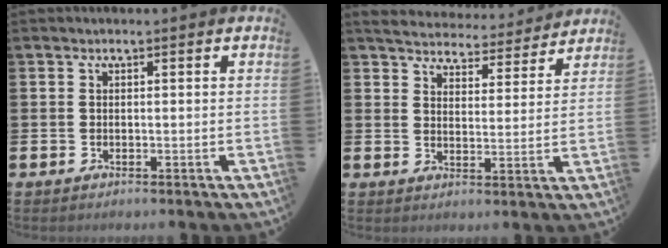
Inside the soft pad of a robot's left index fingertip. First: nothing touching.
{"total": 5.1, "force": [5.0, 1.0, 0.4], "torque": [-0.031, -0.039, 0.085]}